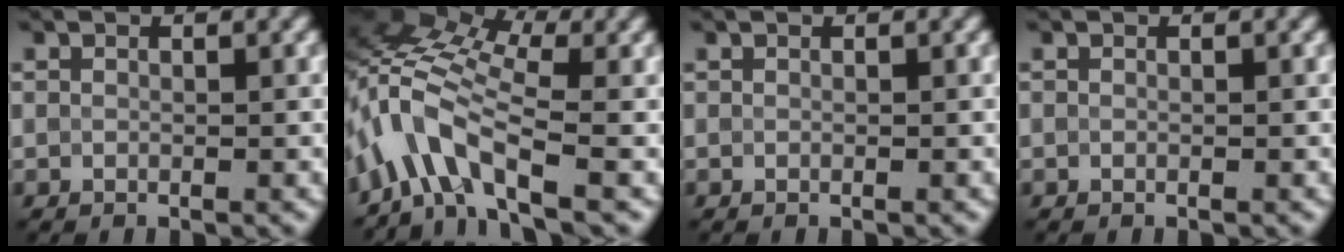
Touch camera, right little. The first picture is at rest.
{"total": 7.7, "force": [-2.7, 2.7, 6.6], "torque": [-0.139, 0.026, -0.069]}
{"total": 0.0}
{"total": 0.0}